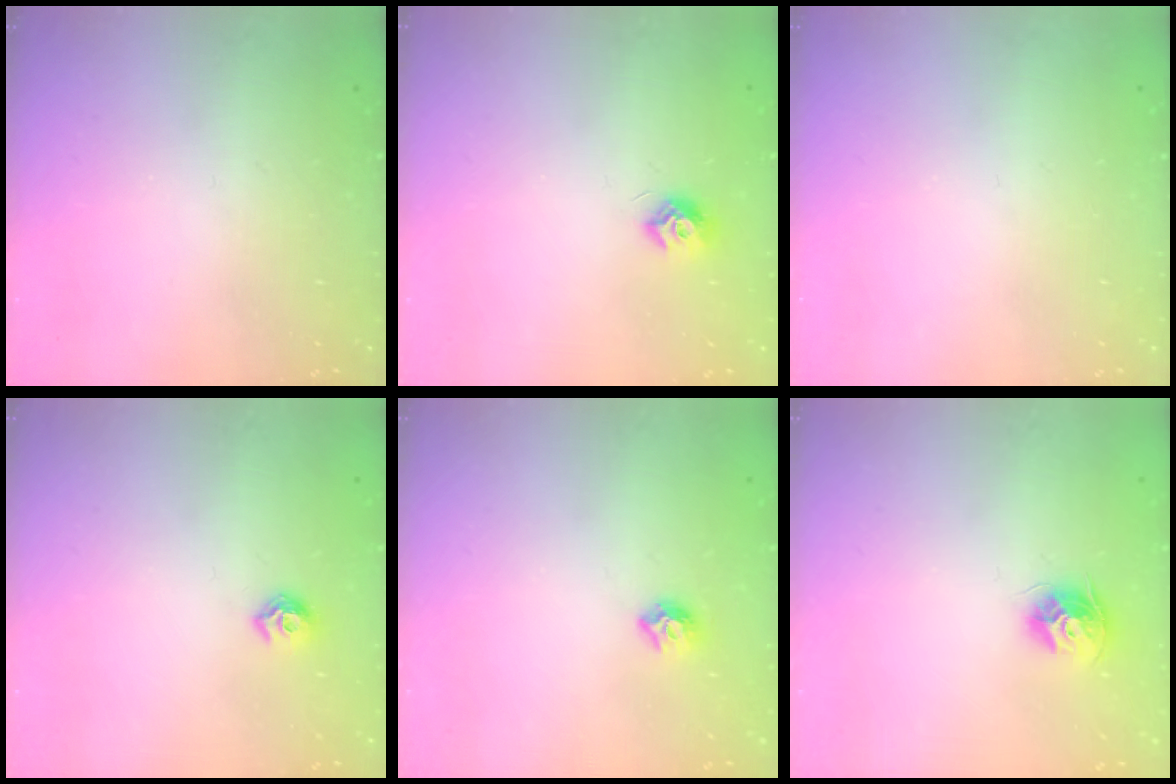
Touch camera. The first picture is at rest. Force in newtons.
{"total": 7.3, "press": 7.3, "slide": 0.3}
{"total": 0.0}
{"total": 6.9, "press": 6.8, "slide": 0.9}
{"total": 6.1, "press": 6.0, "slide": 0.9}
{"total": 9.5, "press": 9.5, "slide": 0.3}